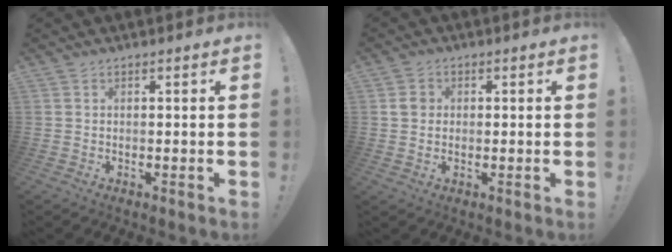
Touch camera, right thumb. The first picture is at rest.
{"total": 3.4, "force": [0.4, 2.8, 1.8], "torque": [-0.025, 0.004, 0.004]}